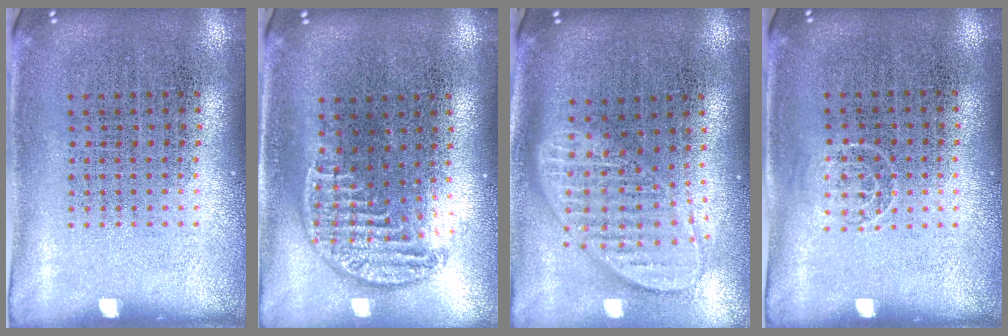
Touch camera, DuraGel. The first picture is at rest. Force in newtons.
{"total": 1.2, "press": 1.0, "slide": 0.6}
{"total": 2.0, "press": 1.5, "slide": 1.2}
{"total": 0.7, "press": 0.5, "slide": 0.5}